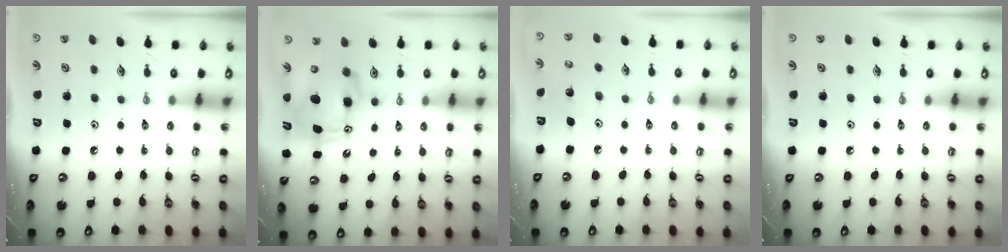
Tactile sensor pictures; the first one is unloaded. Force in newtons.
{"total": 10.2, "press": 10.0, "slide": 2.0}
{"total": 3.1, "press": 3.1, "slide": 0.2}
{"total": 0.0}